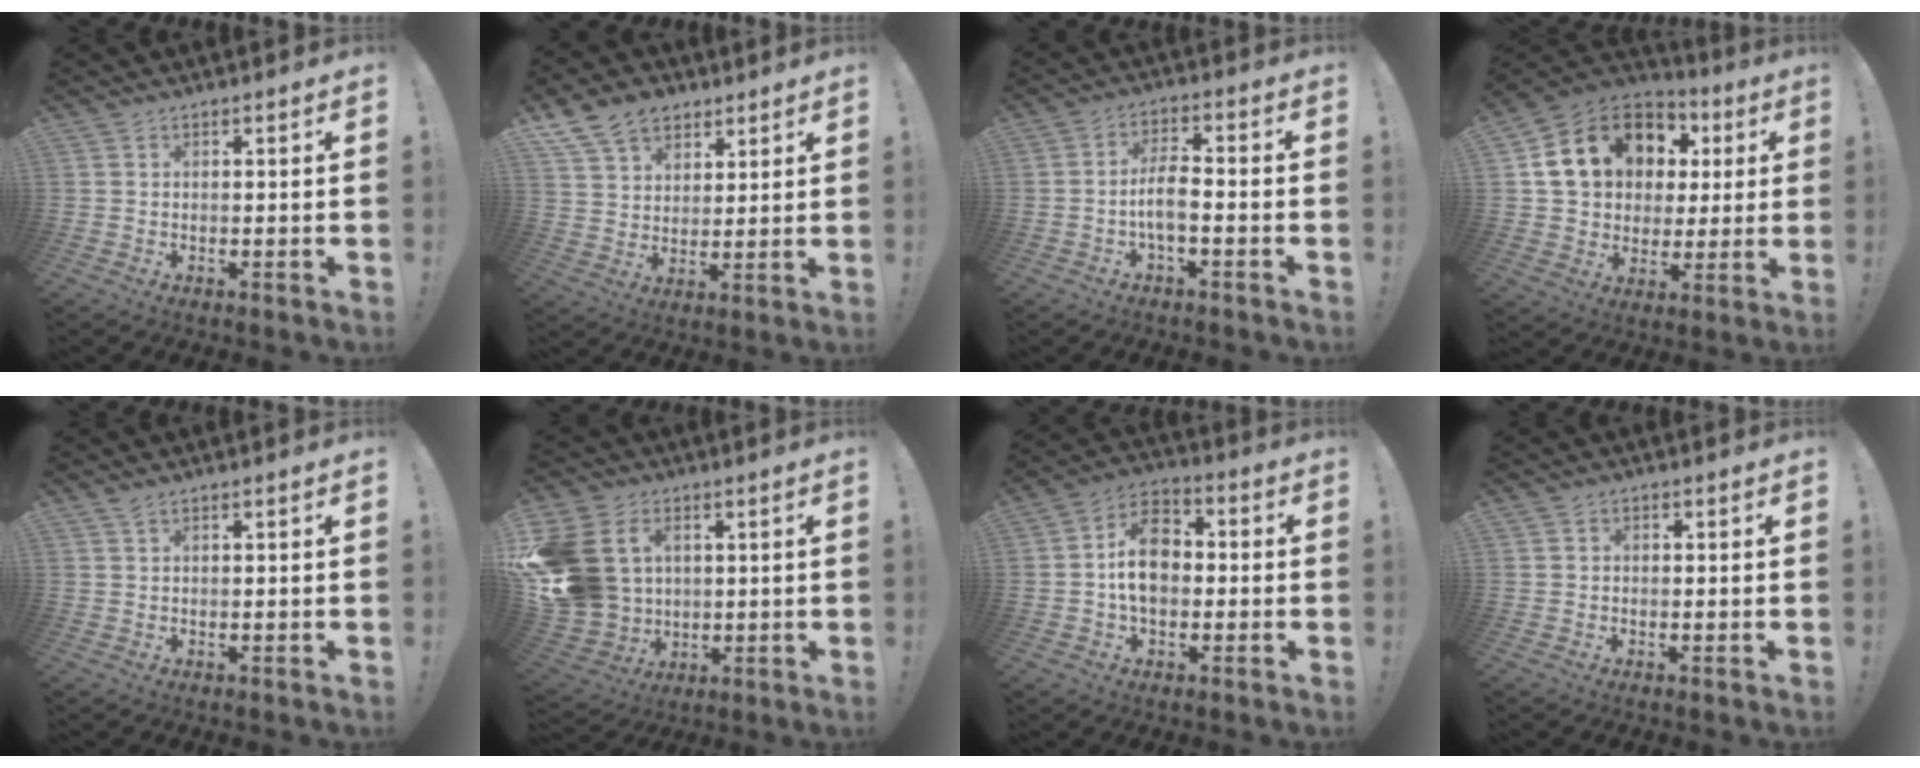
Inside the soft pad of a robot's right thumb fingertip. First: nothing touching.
{"total": 11.7, "force": [7.2, 8.2, 4.2], "torque": [-0.074, -0.037, 0.142]}
{"total": 7.0, "force": [-2.2, 2.6, 6.1], "torque": [-0.123, 0.003, -0.044]}
{"total": 18.1, "force": [6.7, 14.0, 9.2], "torque": [-0.143, -0.020, 0.145]}
{"total": 1.2, "force": [1.0, 0.2, 0.6], "torque": [-0.012, 0.002, 0.018]}
{"total": 18.0, "force": [4.3, 14.5, 9.9], "torque": [-0.224, -0.009, 0.090]}
{"total": 12.1, "force": [-0.3, 8.6, 8.4], "torque": [-0.130, 0.017, -0.003]}
{"total": 1.2, "force": [-0.4, 1.0, 0.5], "torque": [-0.006, 0.004, -0.008]}